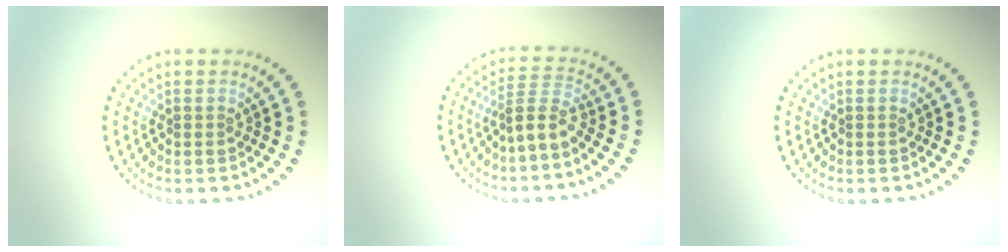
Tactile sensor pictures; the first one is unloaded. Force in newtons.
{"total": 2.7, "press": 1.9, "slide": 2.0}
{"total": 0.0}